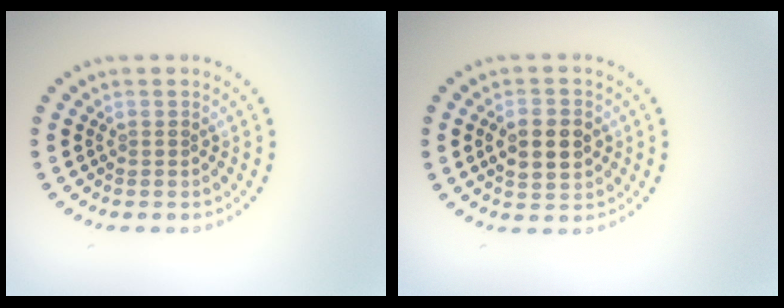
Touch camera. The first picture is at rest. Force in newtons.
{"total": 4.4, "press": 4.4, "slide": 0.2}